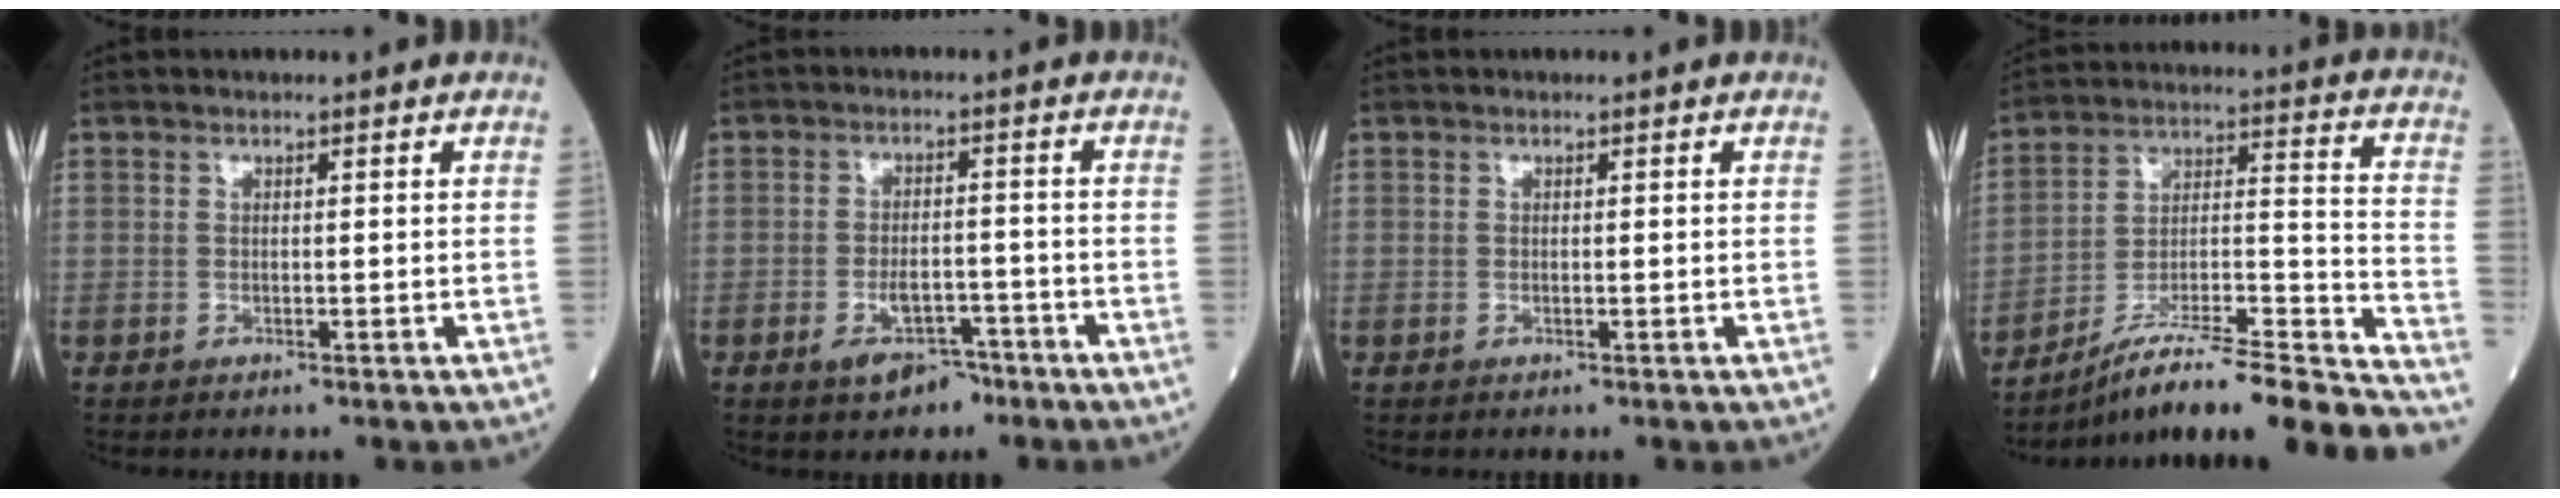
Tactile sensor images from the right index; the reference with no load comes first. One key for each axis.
{"total": 4.7, "fx": -3.1, "fy": 2.4, "fz": 2.7, "tx": -0.049, "ty": 0.003, "tz": -0.043}
{"total": 0.0}
{"total": 25.7, "fx": -22.0, "fy": 1.1, "fz": 13.3, "tx": -0.144, "ty": 0.009, "tz": -0.339}